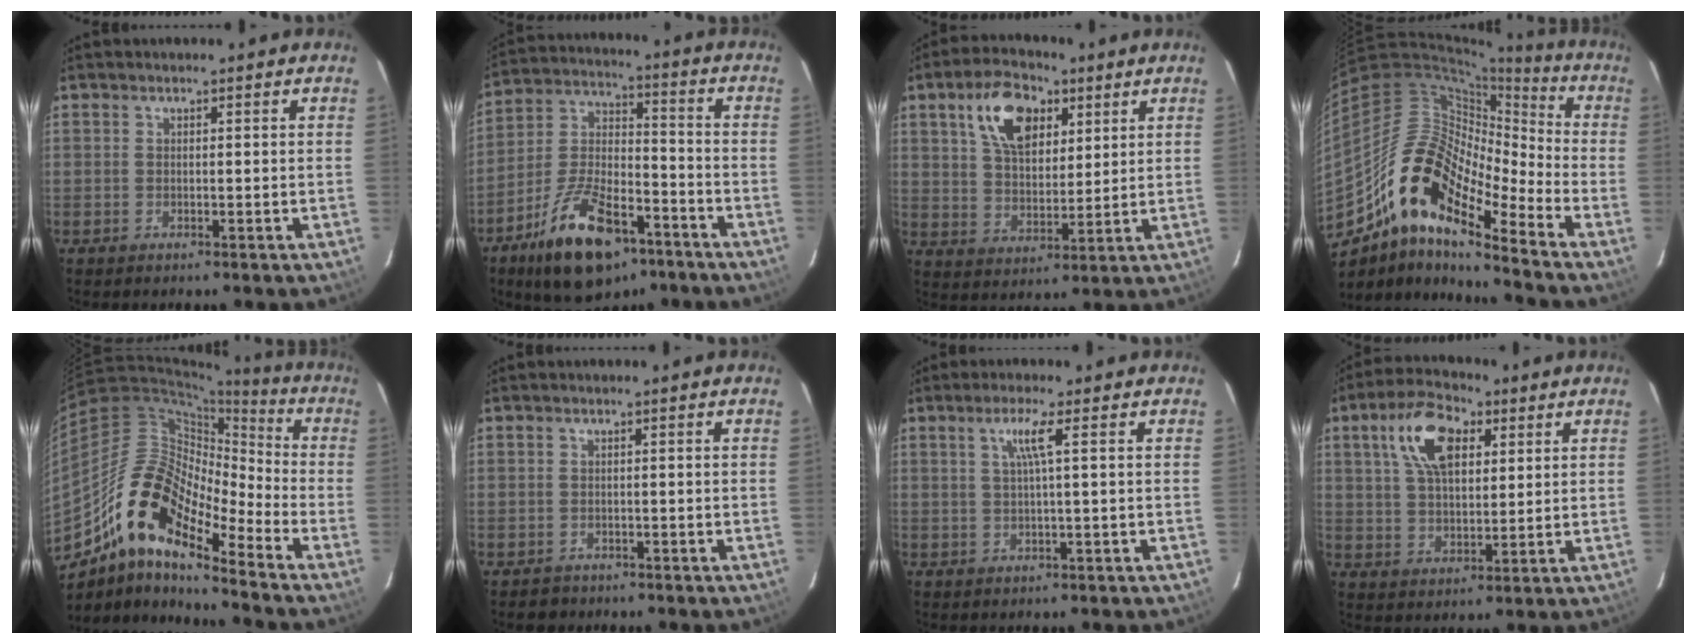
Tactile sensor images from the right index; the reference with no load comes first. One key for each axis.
{"total": 18.7, "fx": -11.1, "fy": 8.6, "fz": 12.3, "tx": -0.236, "ty": 0.005, "tz": -0.183}
{"total": 12.4, "fx": 5.8, "fy": 7.0, "fz": 8.4, "tx": -0.152, "ty": 0.022, "tz": 0.105}
{"total": 18.6, "fx": -12.6, "fy": 5.7, "fz": 12.5, "tx": -0.206, "ty": -0.012, "tz": -0.255}
{"total": 17.0, "fx": -11.6, "fy": 5.4, "fz": 11.2, "tx": -0.184, "ty": -0.002, "tz": -0.236}
{"total": 2.1, "fx": -1.1, "fy": 1.7, "fz": 0.0, "tx": -0.001, "ty": 0.008, "tz": -0.013}
{"total": 3.4, "fx": 1.1, "fy": -0.7, "fz": 3.2, "tx": -0.058, "ty": 0.001, "tz": 0.022}
{"total": 12.2, "fx": 5.0, "fy": 6.3, "fz": 9.1, "tx": -0.171, "ty": 0.029, "tz": 0.090}